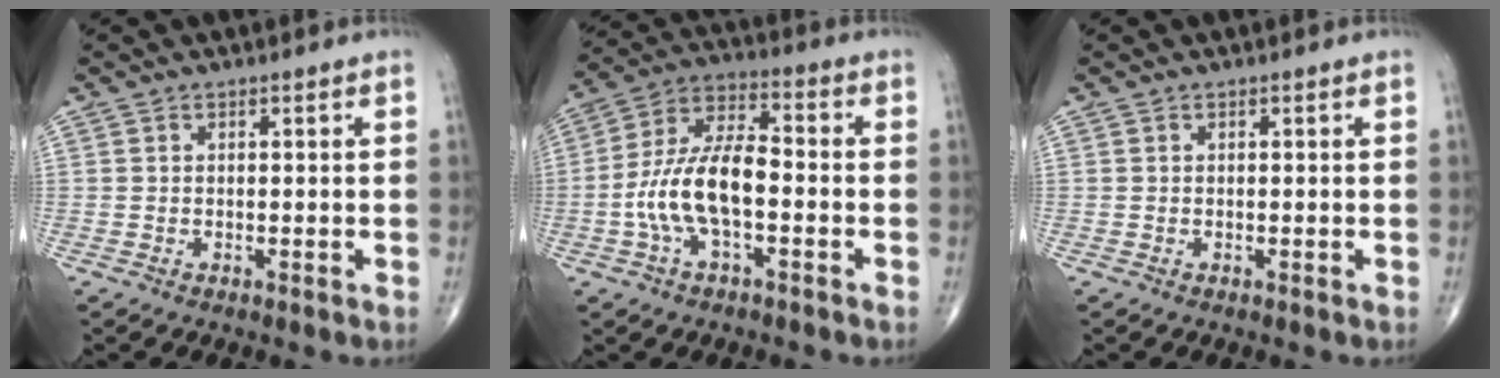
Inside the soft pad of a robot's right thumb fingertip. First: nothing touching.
{"total": 13.0, "force": [-2.7, 5.9, 11.3], "torque": [-0.226, 0.043, -0.056]}
{"total": 0.0}